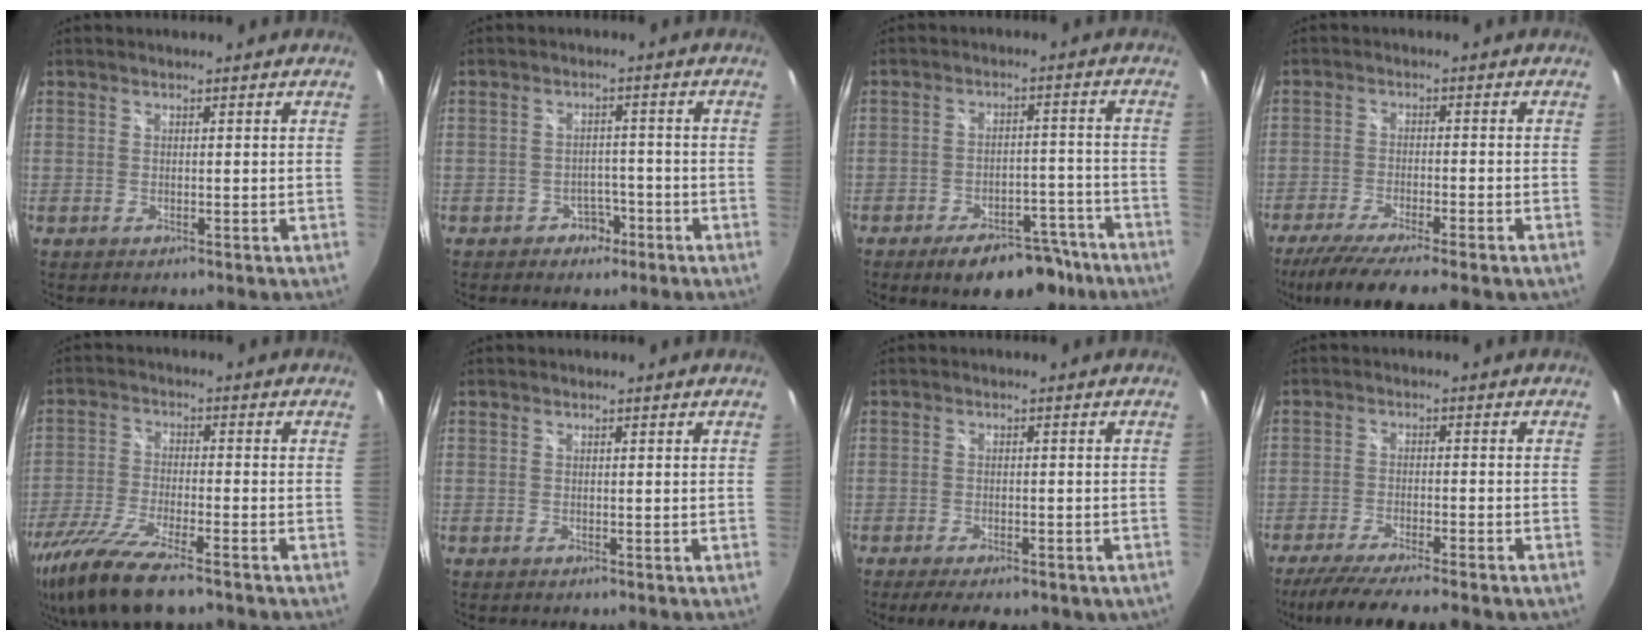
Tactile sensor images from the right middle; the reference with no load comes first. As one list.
[{"total": 3.5, "force": [-2.2, 2.6, 0.8], "torque": [-0.018, 0.009, -0.028]}, {"total": 12.1, "force": [-8.9, 5.3, 6.2], "torque": [-0.100, 0.013, -0.114]}, {"total": 12.5, "force": [-10.0, 0.9, 7.4], "torque": [-0.148, -0.042, -0.160]}, {"total": 15.0, "force": [-11.3, 2.8, 9.6], "torque": [-0.213, -0.048, -0.212]}, {"total": 0.0}, {"total": 8.8, "force": [-6.2, 3.2, 5.5], "torque": [-0.112, -0.026, -0.081]}, {"total": 11.3, "force": [-9.5, 0.5, 6.1], "torque": [-0.124, -0.031, -0.151]}]